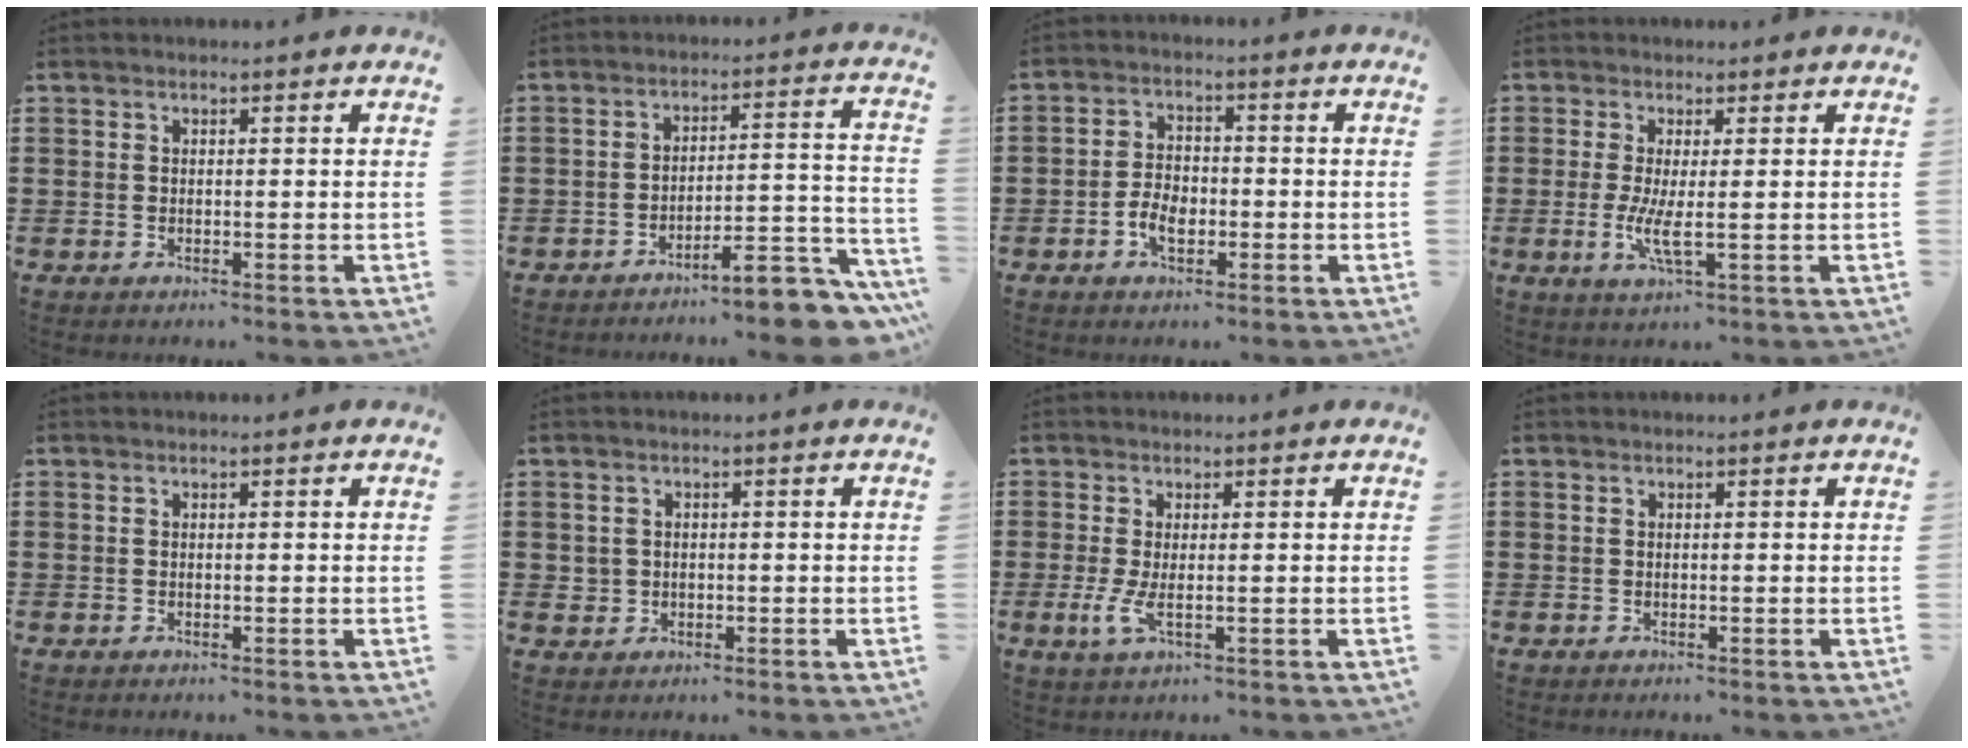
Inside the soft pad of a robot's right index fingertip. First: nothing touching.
{"total": 8.6, "force": [-7.1, 1.4, 4.5], "torque": [-0.057, 0.015, -0.130]}
{"total": 4.2, "force": [-1.7, 2.3, 3.0], "torque": [-0.063, -0.001, -0.033]}
{"total": 4.2, "force": [-0.2, 0.5, 4.2], "torque": [-0.084, -0.007, -0.006]}
{"total": 0.0}
{"total": 1.4, "force": [0.0, 1.4, 0.2], "torque": [-0.010, 0.006, -0.002]}
{"total": 3.1, "force": [-0.3, 0.7, 3.0], "torque": [-0.069, -0.009, -0.008]}
{"total": 0.0}